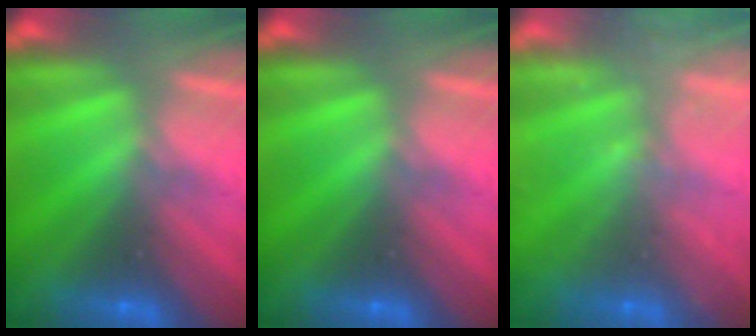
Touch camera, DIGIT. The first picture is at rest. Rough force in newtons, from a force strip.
{"total": 0.0}
{"total": 2.4}